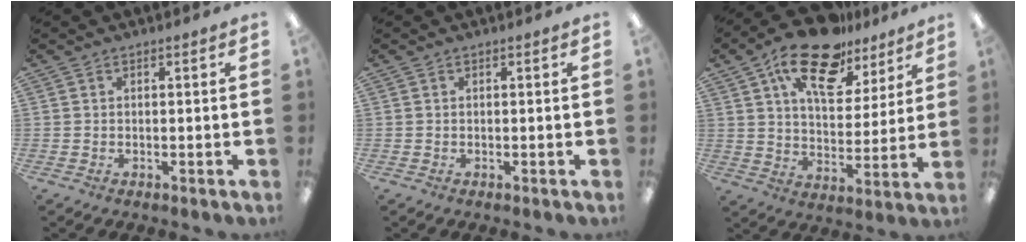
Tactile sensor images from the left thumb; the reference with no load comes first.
{"total": 0.0}
{"total": 18.0, "force": [12.0, 8.6, 10.3], "torque": [-0.173, -0.058, 0.207]}